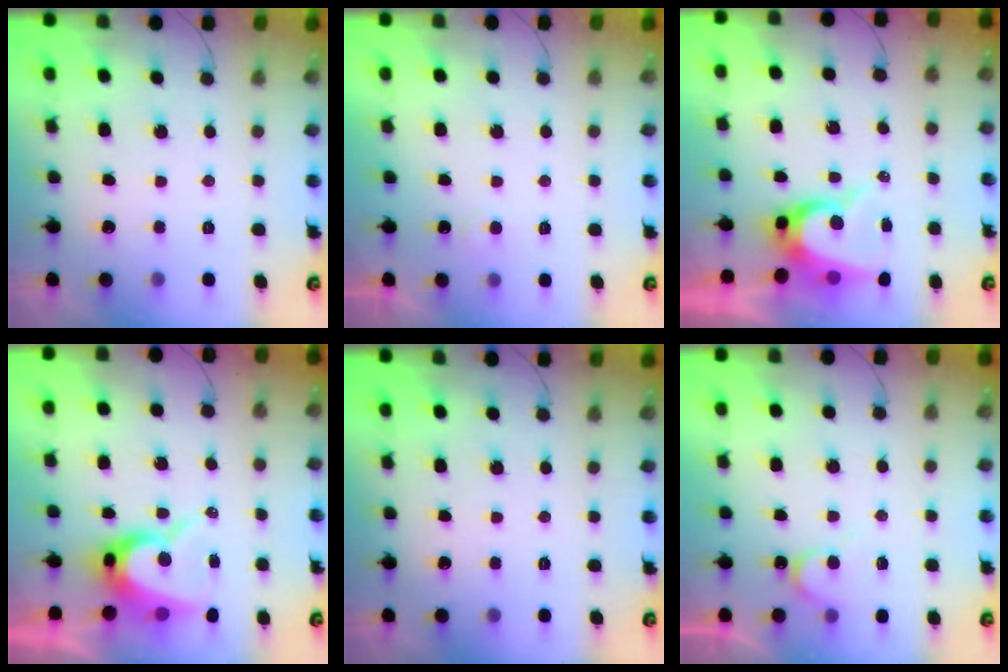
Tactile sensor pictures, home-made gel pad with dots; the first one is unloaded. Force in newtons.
{"total": 3.5, "press": 3.4, "slide": 0.3}
{"total": 7.7, "press": 7.7, "slide": 0.7}
{"total": 9.3, "press": 9.2, "slide": 0.7}
{"total": 0.0}
{"total": 6.5, "press": 6.5, "slide": 0.3}